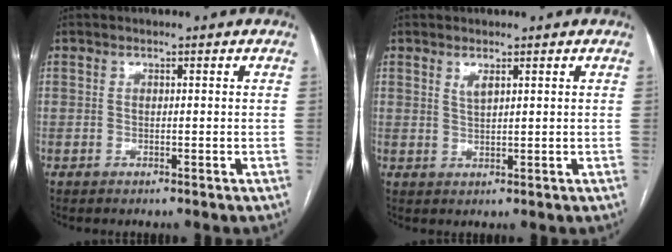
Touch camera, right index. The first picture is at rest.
{"total": 1.5, "force": [1.0, 0.2, 1.2], "torque": [-0.026, -0.004, 0.022]}